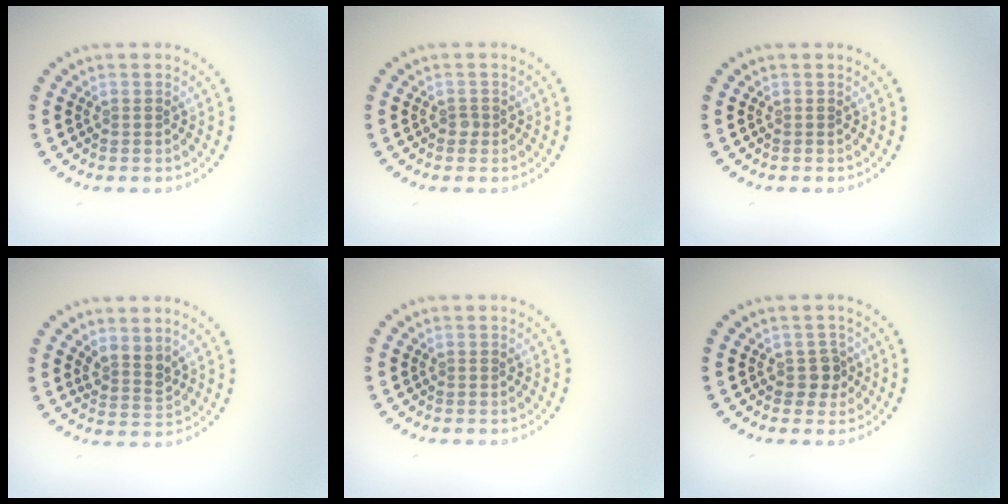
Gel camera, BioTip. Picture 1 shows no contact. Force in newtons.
{"total": 0.7, "press": 0.6, "slide": 0.4}
{"total": 0.0}
{"total": 2.2, "press": 1.7, "slide": 1.4}
{"total": 0.0}
{"total": 1.7, "press": 1.5, "slide": 1.0}